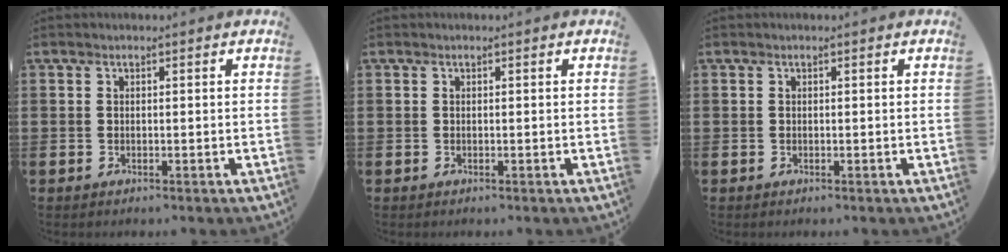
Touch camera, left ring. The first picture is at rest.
{"total": 0.0}
{"total": 0.0}